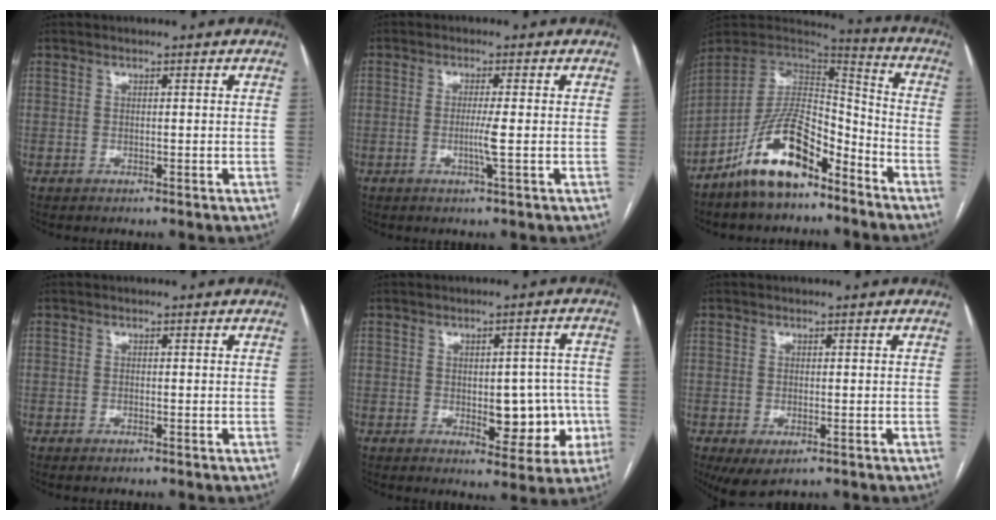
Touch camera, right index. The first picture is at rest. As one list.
[{"total": 3.0, "force": [-0.6, -0.6, 2.8], "torque": [-0.055, -0.005, -0.011]}, {"total": 14.5, "force": [-9.6, 5.2, 9.6], "torque": [-0.179, 0.019, -0.177]}, {"total": 0.7, "force": [-0.5, 0.0, 0.4], "torque": [-0.008, -0.001, -0.008]}, {"total": 8.9, "force": [-1.7, 4.5, 7.5], "torque": [-0.073, 0.016, -0.010]}, {"total": 4.2, "force": [-2.1, 1.7, 3.2], "torque": [-0.052, -0.010, -0.026]}]